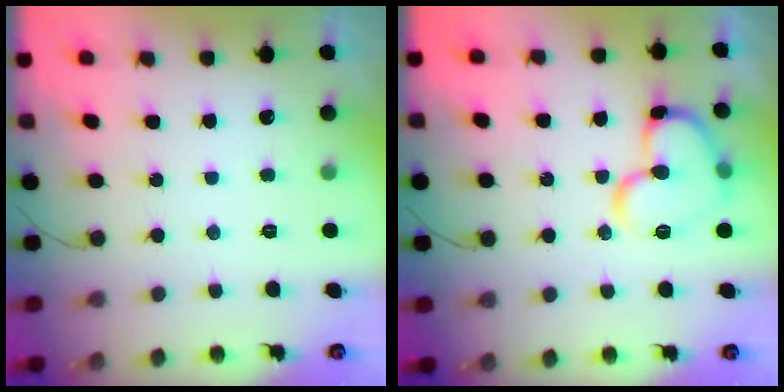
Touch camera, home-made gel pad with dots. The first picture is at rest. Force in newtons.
{"total": 15.2, "press": 15.0, "slide": 2.1}